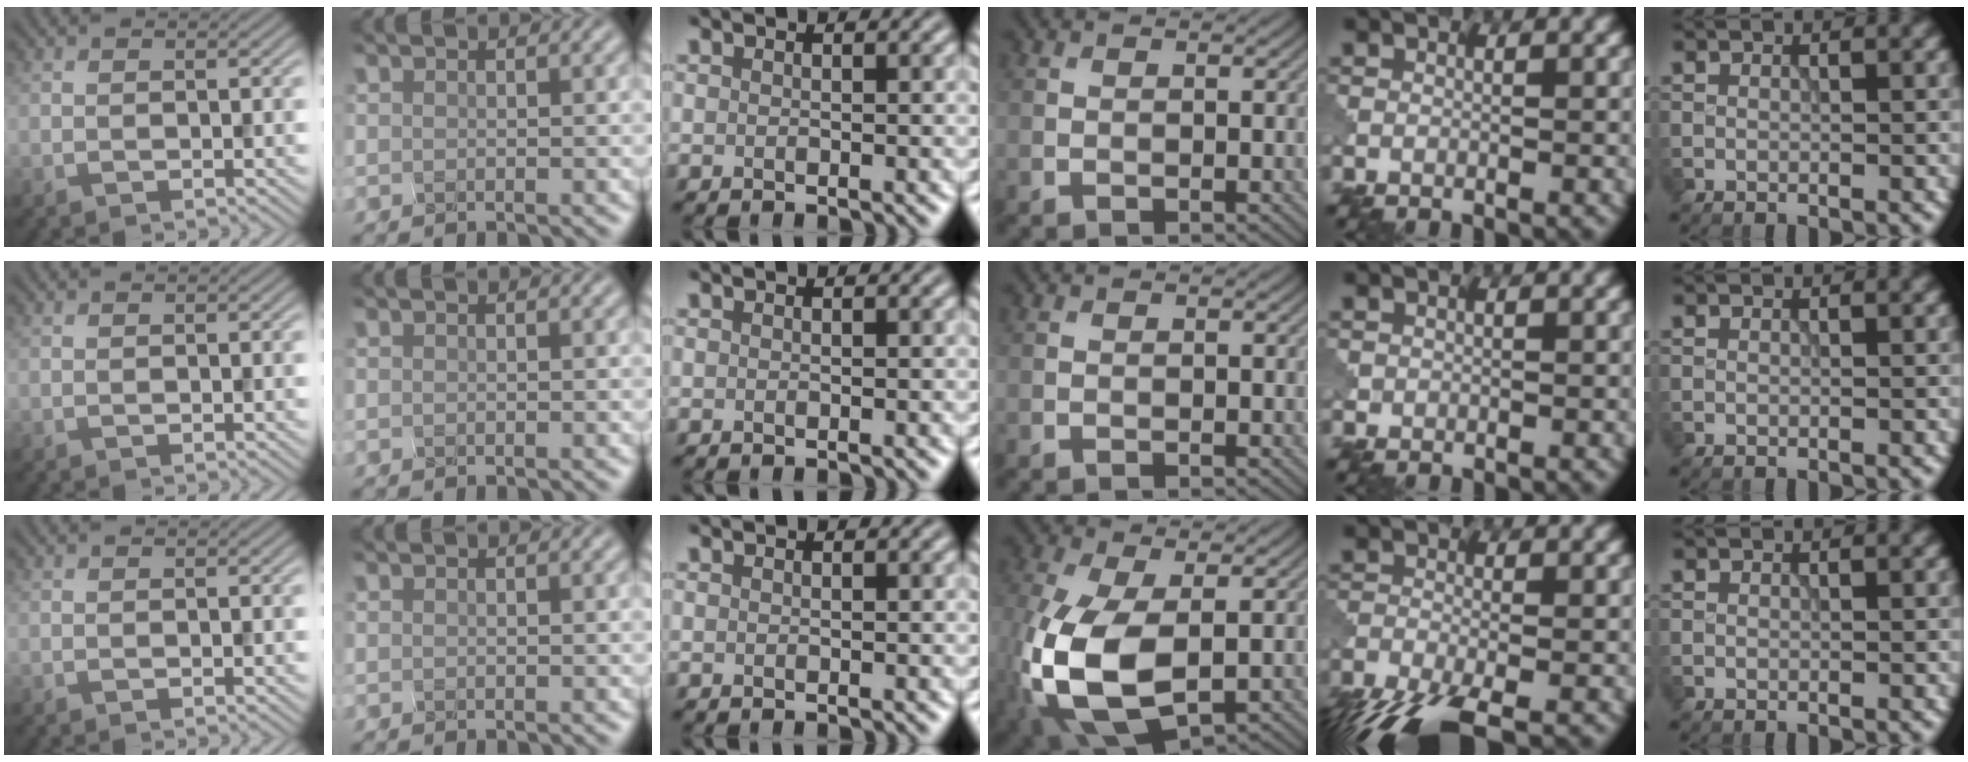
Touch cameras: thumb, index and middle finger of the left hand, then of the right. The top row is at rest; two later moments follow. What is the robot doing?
{"motion": "squeeze", "object": "clothespin"}